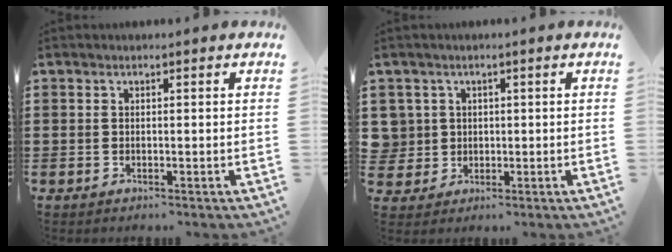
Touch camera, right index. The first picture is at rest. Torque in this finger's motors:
{"motor_torque": [-0.66, 1.15, -0.01, -0.04]}